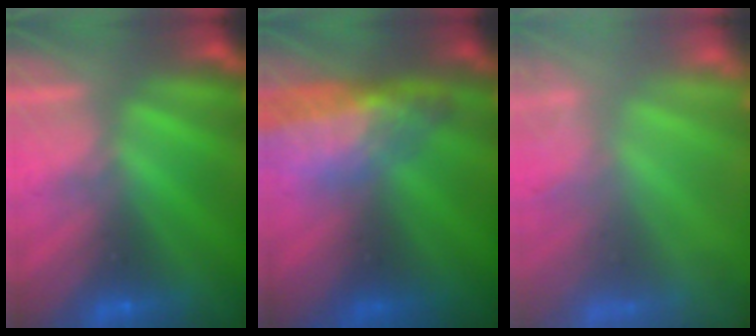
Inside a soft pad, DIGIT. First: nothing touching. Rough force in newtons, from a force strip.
{"total": 12.7}
{"total": 7.5}